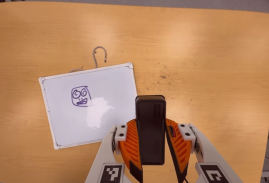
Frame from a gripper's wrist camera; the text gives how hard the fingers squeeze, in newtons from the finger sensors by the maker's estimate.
{"total": 8.1, "left": 6.7, "right": 9.4}